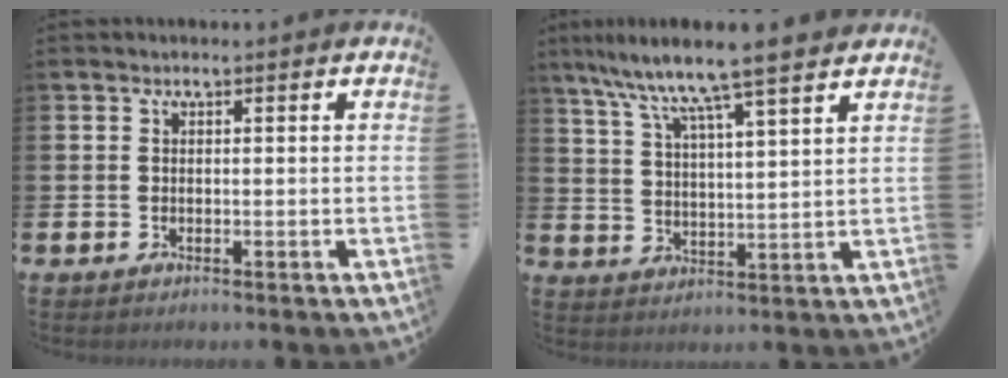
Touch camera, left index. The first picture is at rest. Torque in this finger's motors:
{"motor_torque": [0.51, -0.50, 1.05, 0.21]}